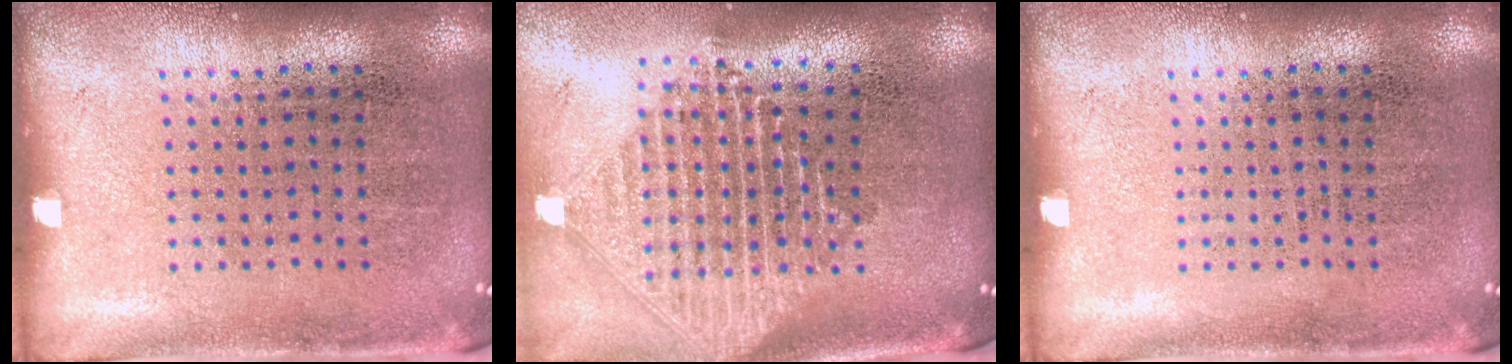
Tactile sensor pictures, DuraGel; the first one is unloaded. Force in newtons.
{"total": 2.4, "press": 1.8, "slide": 1.5}
{"total": 0.0}